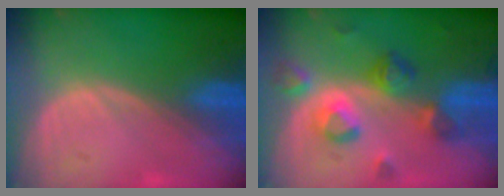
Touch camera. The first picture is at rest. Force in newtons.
{"total": 7.9, "press": 7.6, "slide": 2.0}